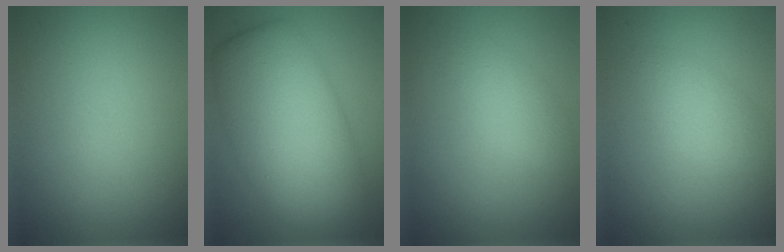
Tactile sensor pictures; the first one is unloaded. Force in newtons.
{"total": 9.8, "press": 9.8, "slide": 0.2}
{"total": 2.0, "press": 2.0, "slide": 0.1}
{"total": 2.2, "press": 2.2, "slide": 0.2}